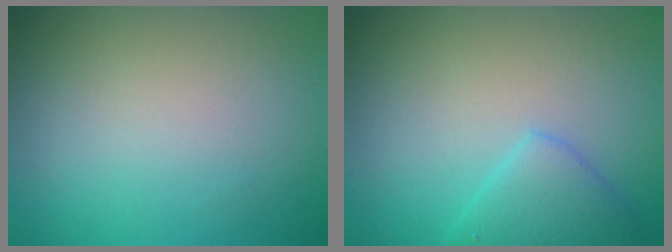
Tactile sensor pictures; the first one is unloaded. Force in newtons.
{"total": 2.6, "press": 2.6, "slide": 0.1}